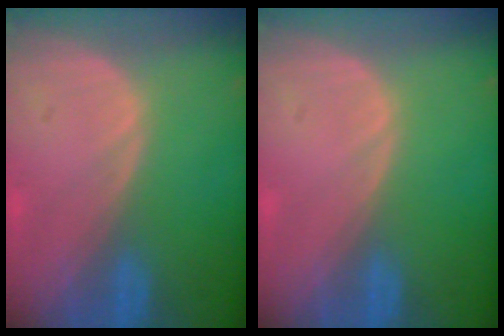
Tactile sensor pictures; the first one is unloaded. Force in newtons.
{"total": 0.0}